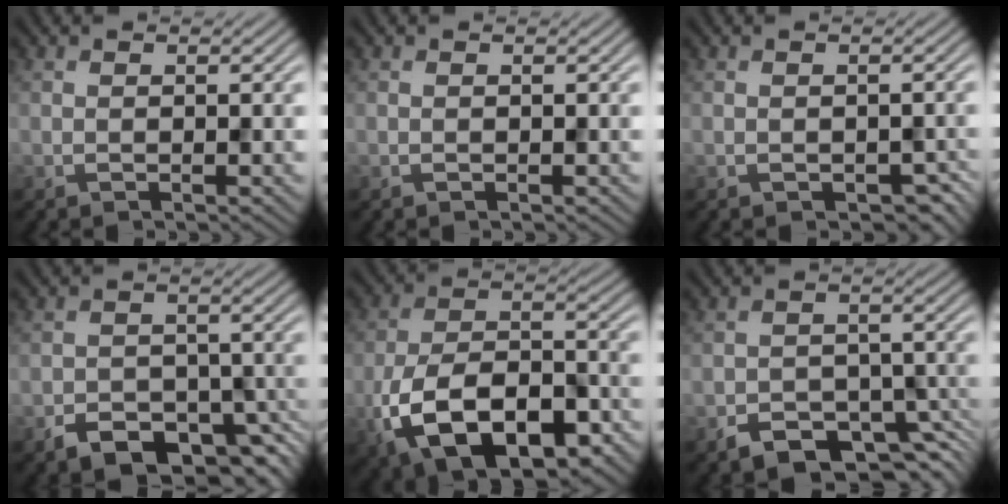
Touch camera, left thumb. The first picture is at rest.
{"total": 0.0}
{"total": 1.5, "force": [-0.9, 1.0, 0.7], "torque": [-0.017, -0.011, -0.008]}
{"total": 7.1, "force": [-5.1, 3.8, 3.2], "torque": [-0.044, -0.016, -0.083]}
{"total": 14.3, "force": [-6.8, 7.6, 10.0], "torque": [-0.215, -0.023, -0.123]}
{"total": 6.5, "force": [-4.6, 3.4, 3.0], "torque": [-0.043, -0.010, -0.079]}